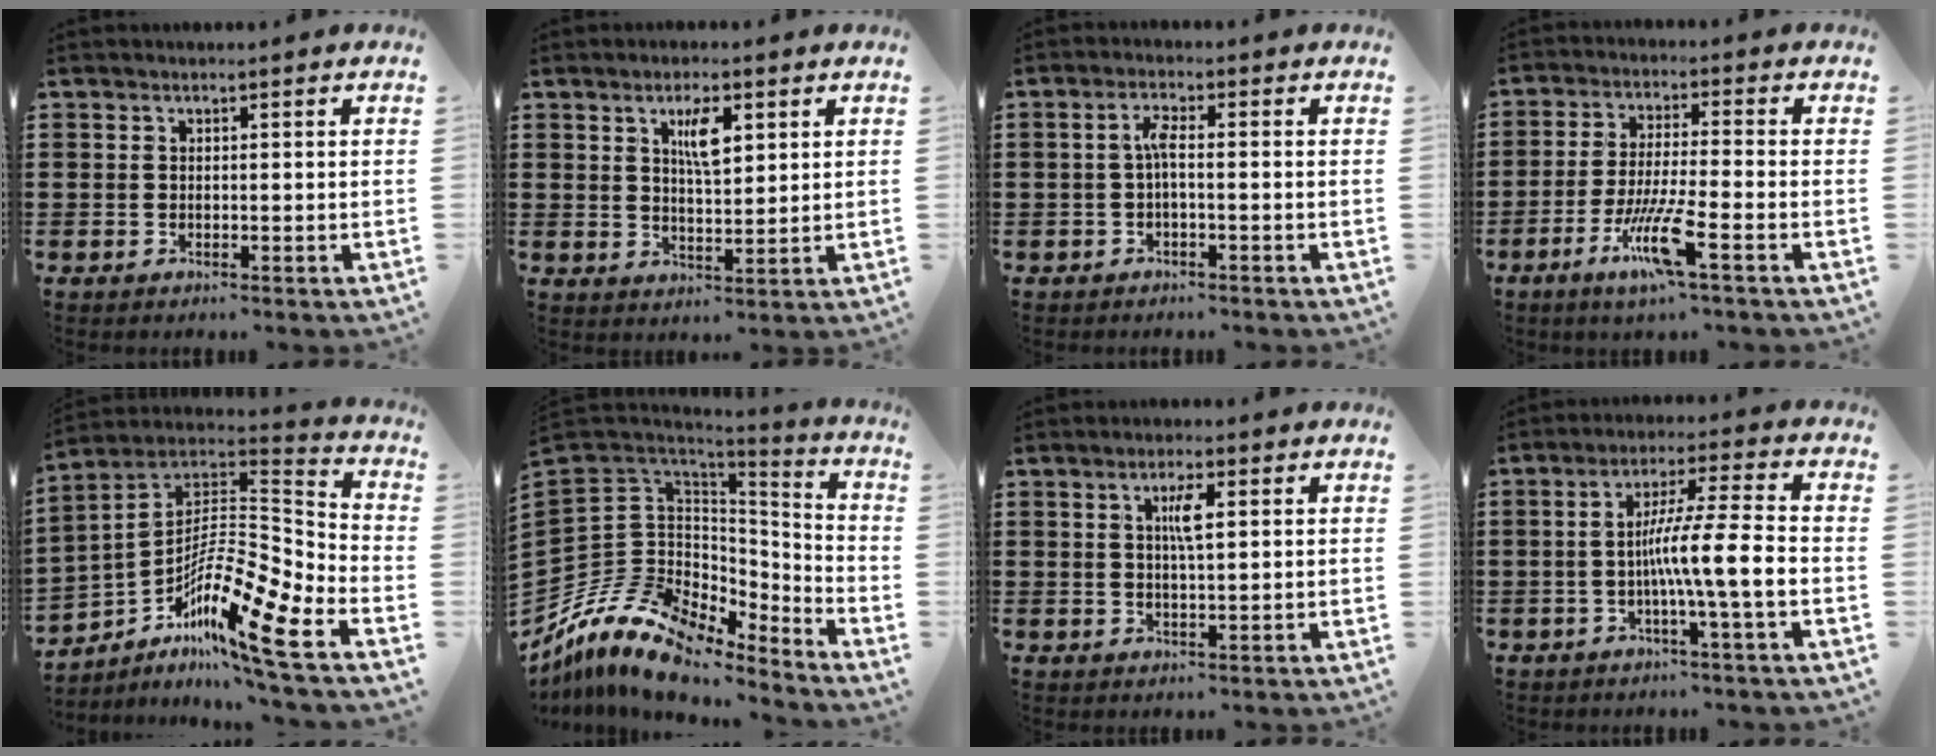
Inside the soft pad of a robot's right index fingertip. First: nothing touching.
{"total": 5.0, "force": [2.2, 1.6, 4.2], "torque": [-0.073, 0.001, 0.032]}
{"total": 2.6, "force": [-0.5, 0.5, 2.5], "torque": [-0.049, 0.003, -0.011]}
{"total": 9.1, "force": [-4.5, 0.9, 7.8], "torque": [-0.163, -0.012, -0.088]}
{"total": 13.8, "force": [-8.5, 2.4, 10.7], "torque": [-0.210, -0.008, -0.169]}
{"total": 13.4, "force": [-8.9, 8.2, 5.7], "torque": [-0.154, 0.010, -0.169]}
{"total": 3.4, "force": [0.9, 0.7, 3.2], "torque": [-0.066, 0.007, 0.011]}
{"total": 9.1, "force": [-1.9, 0.0, 8.9], "torque": [-0.150, -0.002, -0.038]}